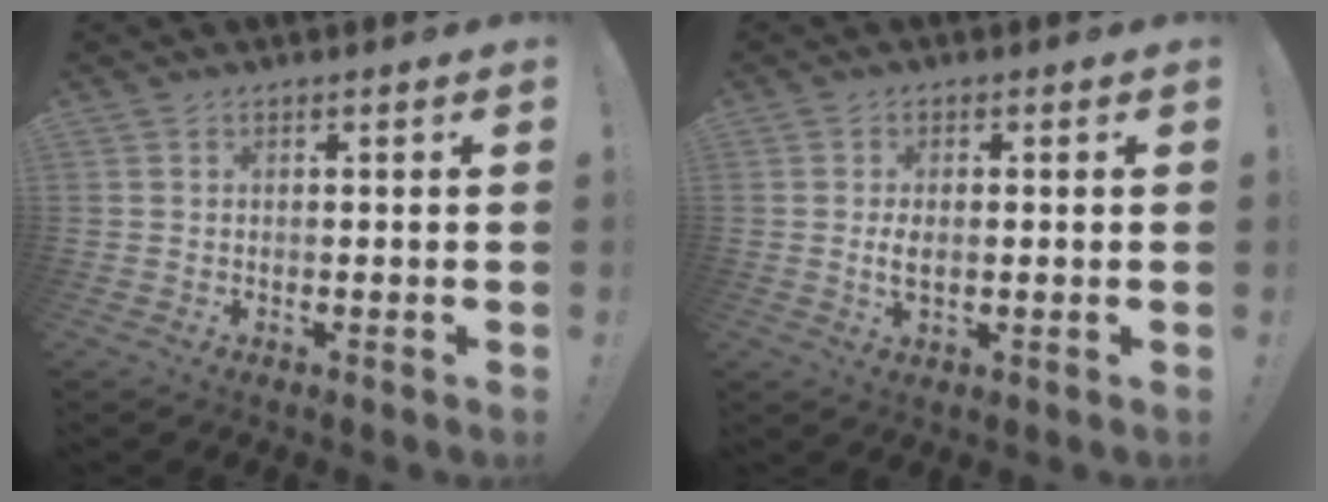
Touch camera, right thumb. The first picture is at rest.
{"total": 3.2, "force": [-0.2, 1.7, 2.7], "torque": [-0.046, -0.002, -0.006]}